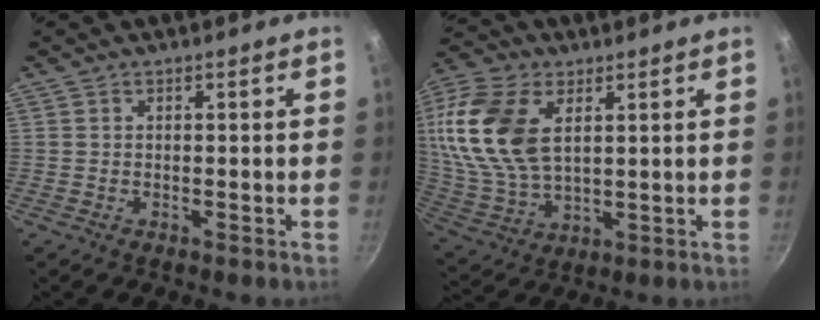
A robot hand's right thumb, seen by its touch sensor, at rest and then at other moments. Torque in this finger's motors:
{"motor_torque": [0.38, 0.81, 2.04, 0.17, 0.64]}